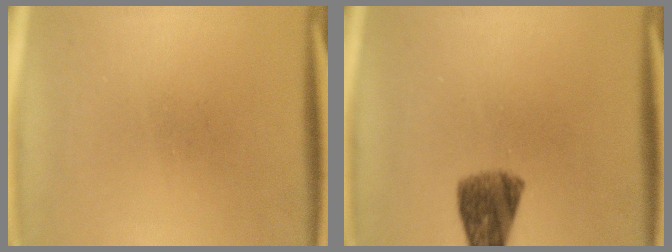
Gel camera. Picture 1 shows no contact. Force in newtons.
{"total": 7.1}